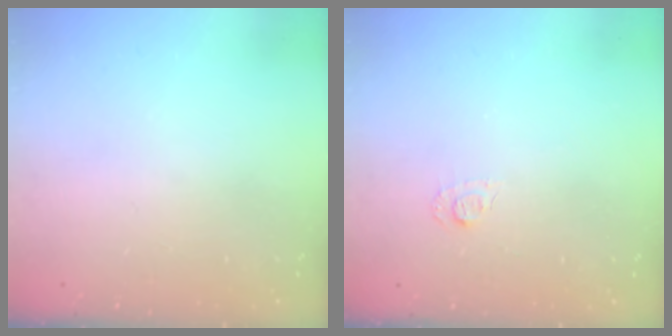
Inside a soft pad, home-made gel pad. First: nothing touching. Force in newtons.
{"total": 5.5, "press": 5.4, "slide": 0.6}